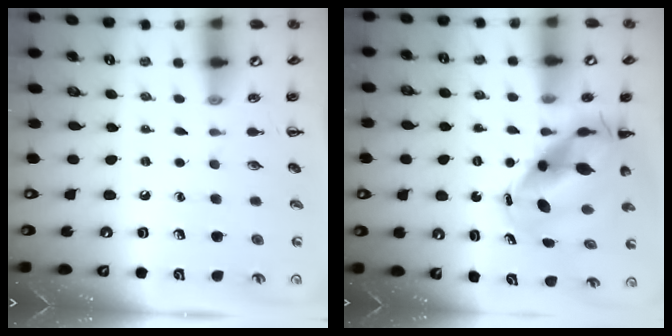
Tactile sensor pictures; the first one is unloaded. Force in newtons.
{"total": 8.7, "press": 8.4, "slide": 2.2}